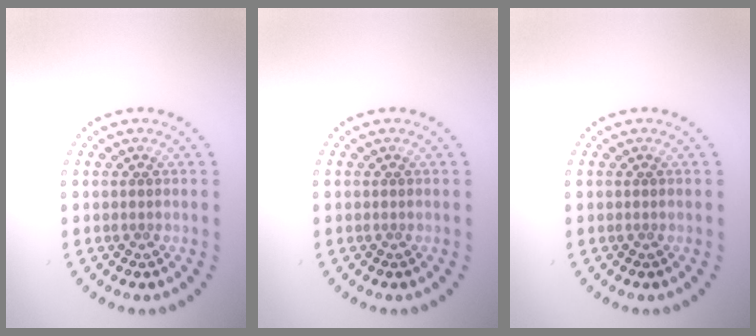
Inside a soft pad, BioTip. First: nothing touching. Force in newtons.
{"total": 0.0}
{"total": 0.0}